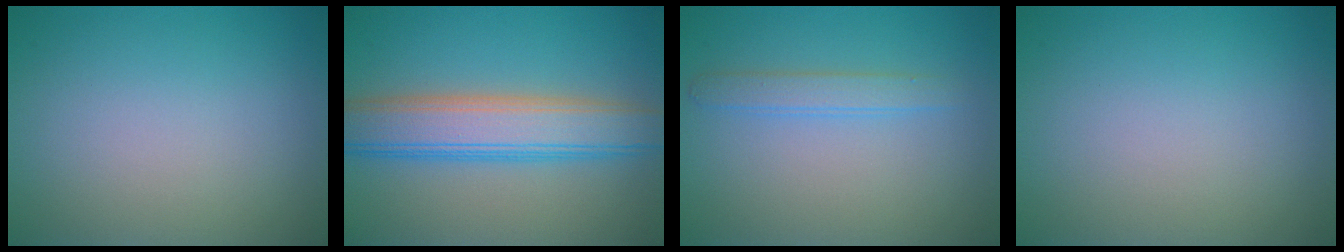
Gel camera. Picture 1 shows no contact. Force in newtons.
{"total": 6.1, "press": 6.1, "slide": 0.4}
{"total": 1.8, "press": 1.8, "slide": 0.1}
{"total": 0.0}